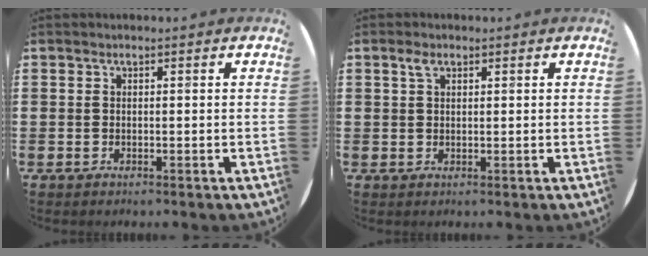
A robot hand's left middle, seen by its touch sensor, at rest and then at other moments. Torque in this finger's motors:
{"motor_torque": [0.50, -0.27, -0.02, 0.00]}